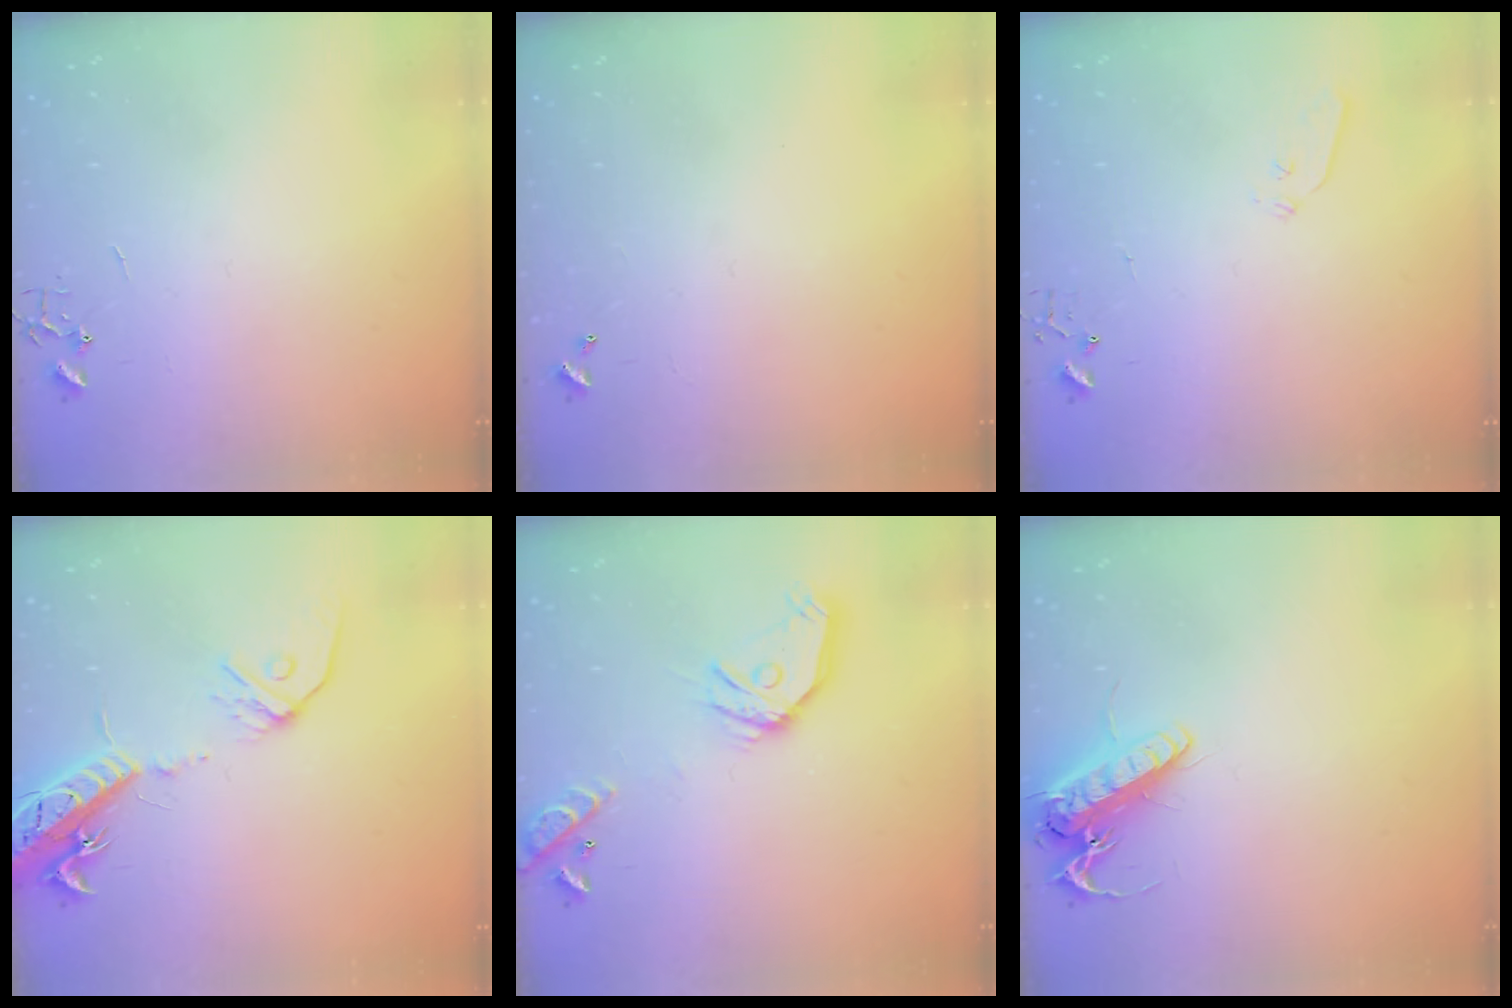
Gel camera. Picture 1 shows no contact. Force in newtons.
{"total": 0.0}
{"total": 4.4, "press": 4.4, "slide": 0.7}
{"total": 16.6, "press": 16.3, "slide": 3.5}
{"total": 16.2, "press": 16.0, "slide": 2.5}
{"total": 14.1, "press": 13.9, "slide": 2.6}